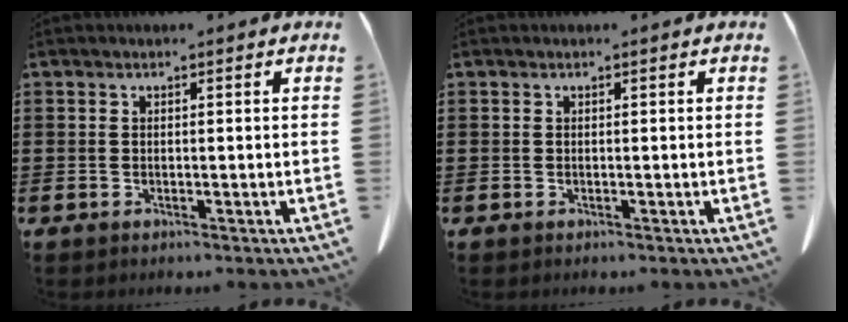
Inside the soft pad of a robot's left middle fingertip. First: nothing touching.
{"total": 0.0}